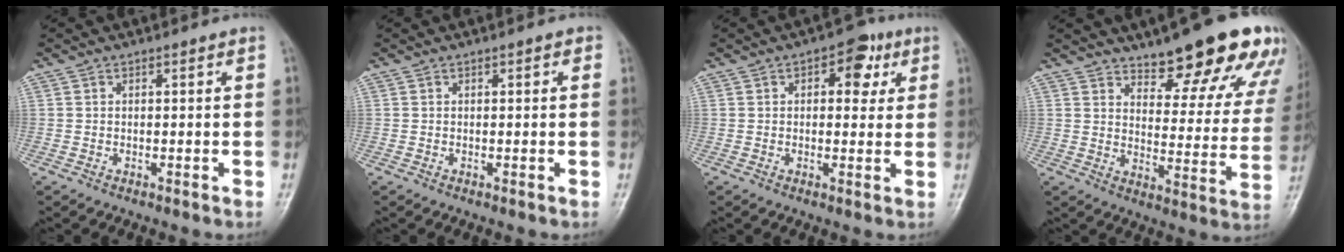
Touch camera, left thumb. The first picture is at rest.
{"total": 1.0, "force": [0.4, 0.5, 0.8], "torque": [-0.008, 0.002, 0.002]}
{"total": 6.3, "force": [2.4, 3.9, 4.3], "torque": [-0.019, -0.002, 0.023]}
{"total": 20.7, "force": [15.0, 6.4, 12.7], "torque": [-0.115, -0.082, 0.191]}